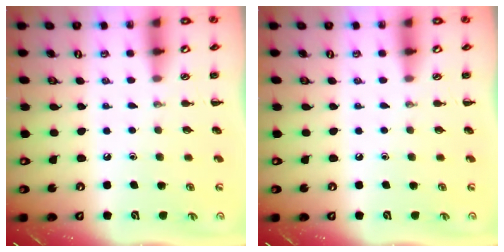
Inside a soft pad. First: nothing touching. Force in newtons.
{"total": 0.0}